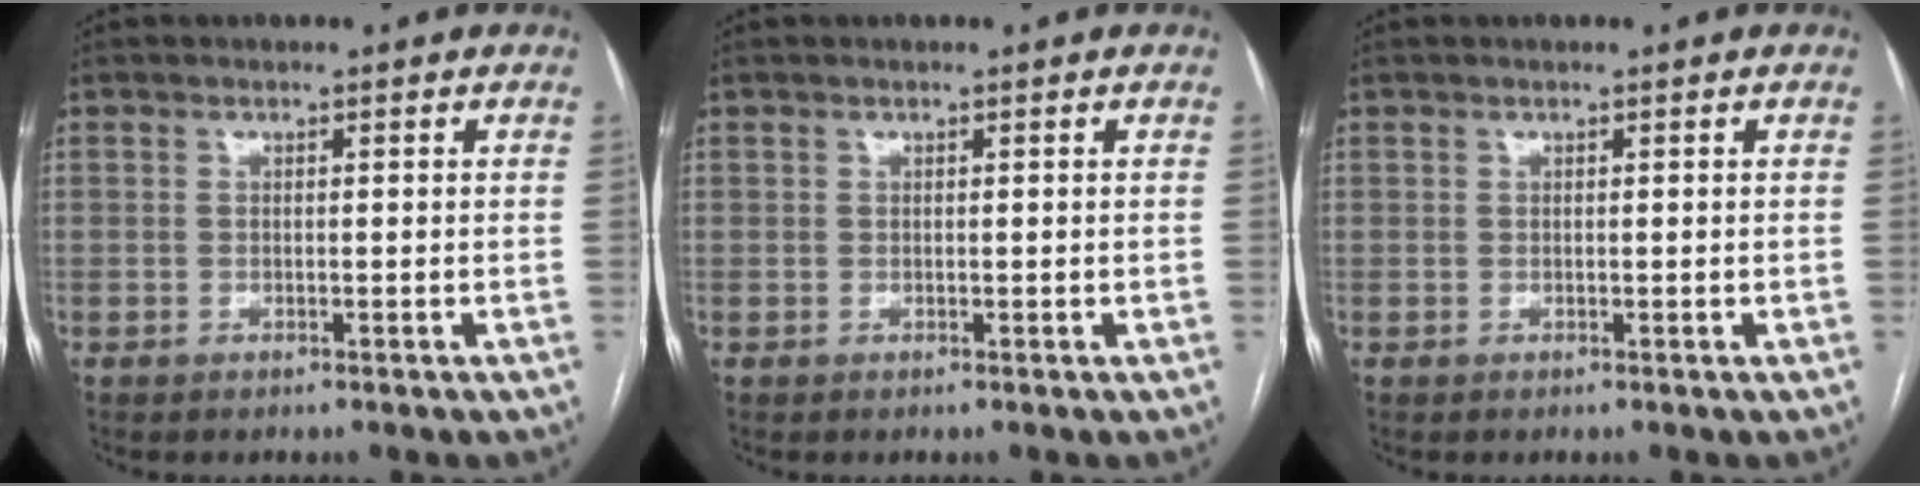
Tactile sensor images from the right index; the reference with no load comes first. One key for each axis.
{"total": 0.0}
{"total": 0.0}